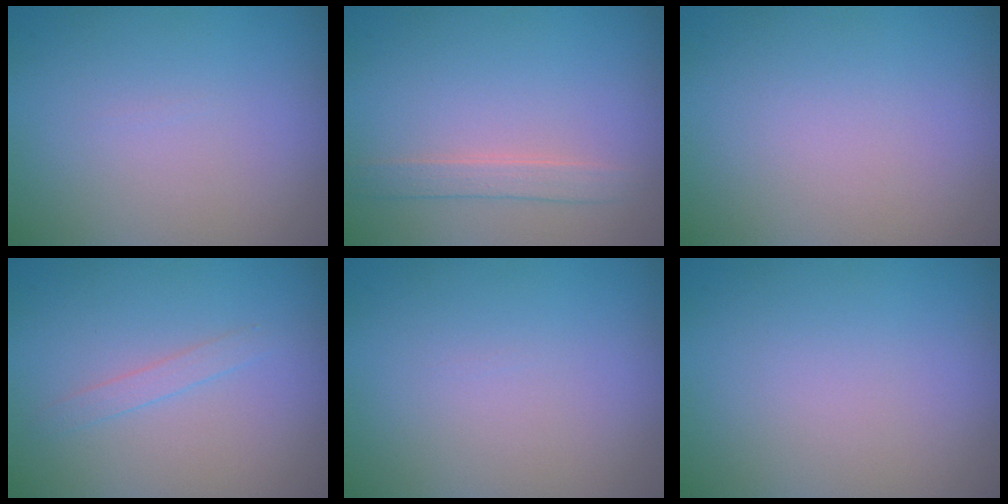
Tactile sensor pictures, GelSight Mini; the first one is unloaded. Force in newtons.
{"total": 1.8, "press": 1.8, "slide": 0.1}
{"total": 0.0}
{"total": 1.1, "press": 1.1, "slide": 0.1}
{"total": 0.0}
{"total": 0.0}